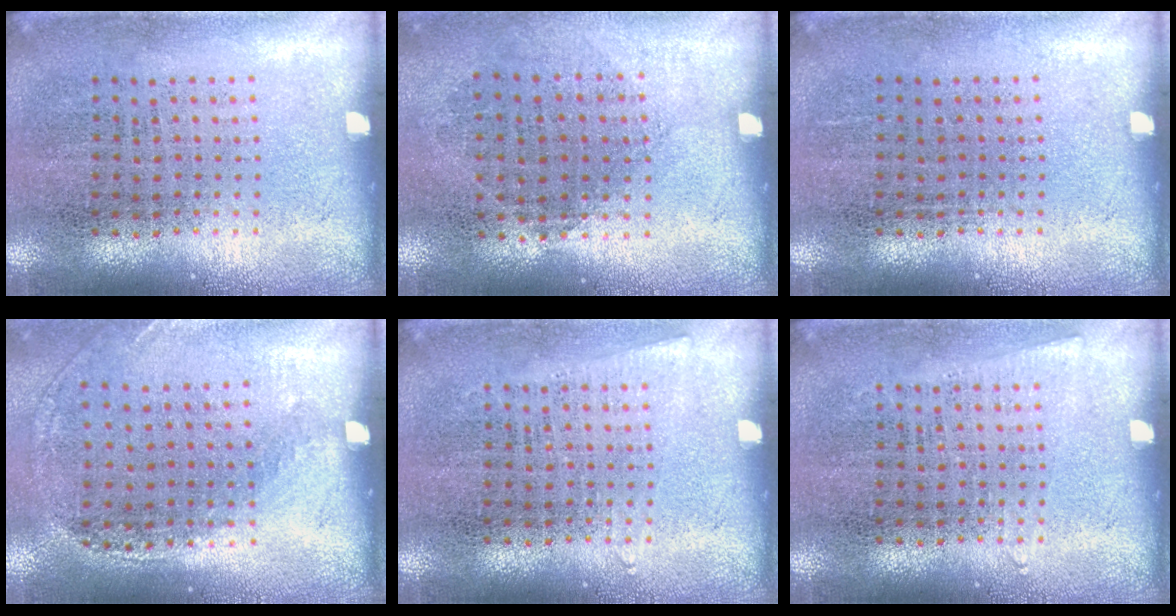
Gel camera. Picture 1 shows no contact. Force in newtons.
{"total": 0.9, "press": 0.8, "slide": 0.4}
{"total": 0.0}
{"total": 1.2, "press": 1.0, "slide": 0.8}
{"total": 0.7, "press": 0.7, "slide": 0.0}
{"total": 0.7, "press": 0.7, "slide": 0.0}